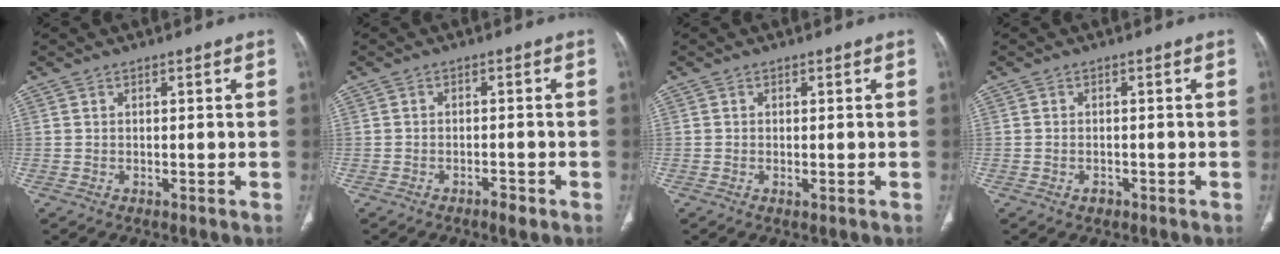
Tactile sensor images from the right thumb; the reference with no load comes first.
{"total": 2.1, "force": [-1.4, 0.7, 1.3], "torque": [-0.022, 0.006, -0.024]}
{"total": 0.7, "force": [-0.2, 0.3, 0.6], "torque": [-0.014, -0.003, -0.004]}
{"total": 1.4, "force": [-0.8, 1.0, 0.7], "torque": [-0.010, 0.007, -0.009]}